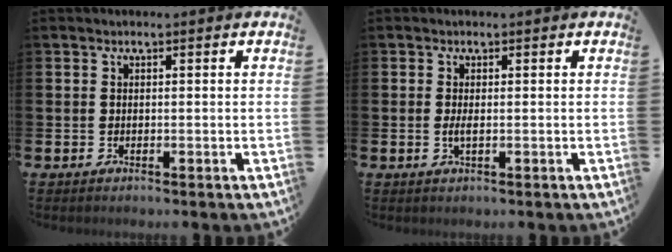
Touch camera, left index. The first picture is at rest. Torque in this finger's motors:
{"motor_torque": [0.37, 0.05, 0.00, 0.03]}